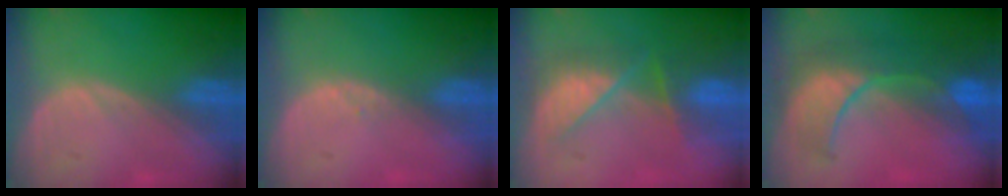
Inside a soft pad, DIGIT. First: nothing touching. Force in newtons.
{"total": 0.7, "press": 0.5, "slide": 0.5}
{"total": 7.0, "press": 6.9, "slide": 1.1}
{"total": 9.5, "press": 9.1, "slide": 2.7}